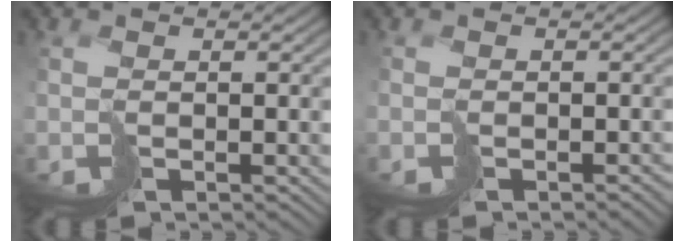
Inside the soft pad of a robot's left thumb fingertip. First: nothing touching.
{"total": 1.2, "force": [-1.1, 0.4, 0.3], "torque": [0.006, 0.001, -0.018]}